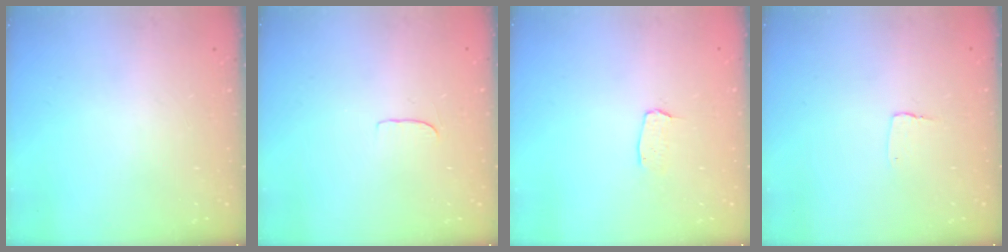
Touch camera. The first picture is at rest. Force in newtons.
{"total": 4.1, "press": 4.1, "slide": 0.3}
{"total": 2.9, "press": 2.9, "slide": 0.2}
{"total": 2.7, "press": 2.7, "slide": 0.2}